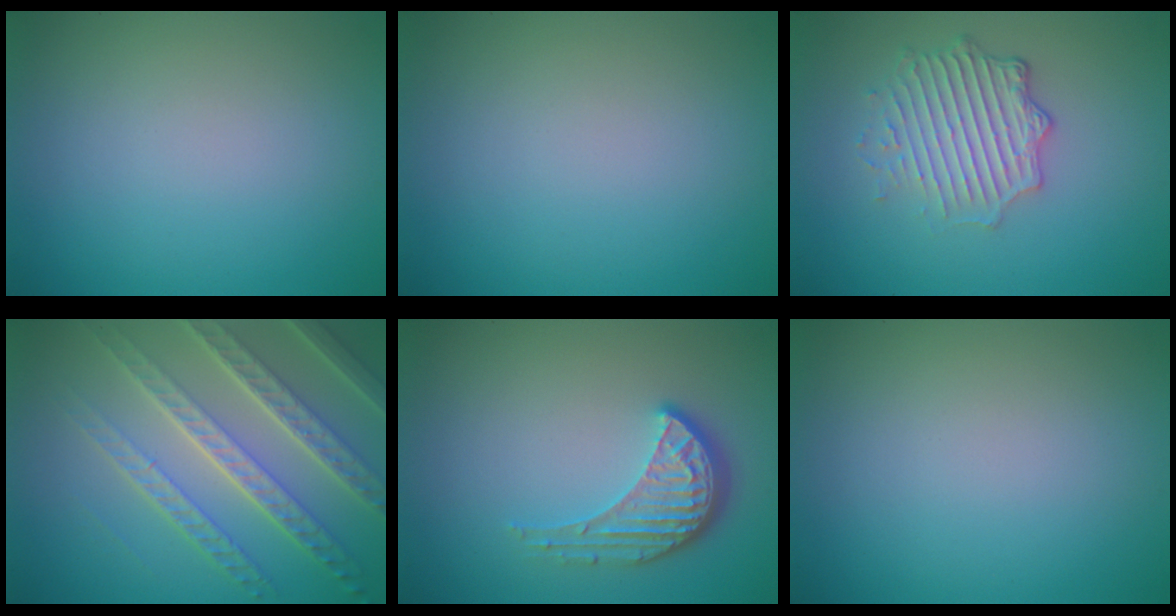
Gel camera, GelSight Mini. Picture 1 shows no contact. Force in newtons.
{"total": 0.0}
{"total": 4.8, "press": 3.6, "slide": 3.2}
{"total": 7.9, "press": 5.4, "slide": 5.8}
{"total": 4.1, "press": 3.2, "slide": 2.7}
{"total": 0.0}